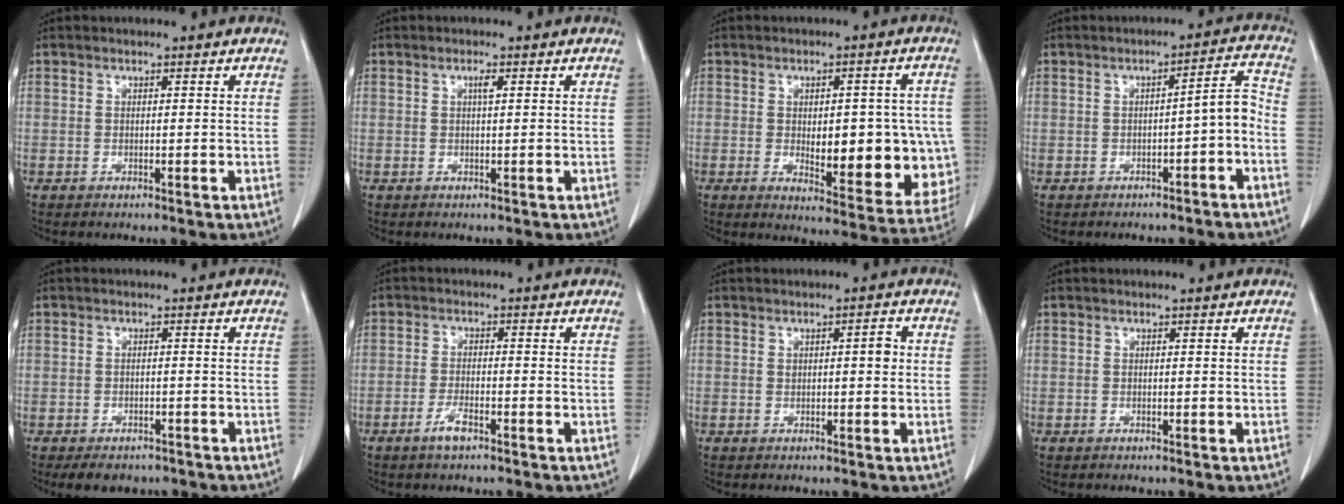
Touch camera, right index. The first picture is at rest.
{"total": 1.1, "force": [0.4, 0.1, 1.0], "torque": [-0.021, 0.002, 0.006]}
{"total": 15.6, "force": [-1.7, 6.0, 14.3], "torque": [-0.141, 0.009, 0.003]}
{"total": 5.0, "force": [-2.2, 0.9, 4.4], "torque": [-0.056, 0.024, -0.029]}
{"total": 5.2, "force": [-4.0, 2.8, 1.7], "torque": [-0.017, 0.001, -0.051]}
{"total": 3.0, "force": [-2.0, 0.5, 2.2], "torque": [-0.046, -0.001, -0.038]}
{"total": 2.3, "force": [0.4, 0.8, 2.1], "torque": [-0.033, 0.010, 0.008]}
{"total": 0.0}